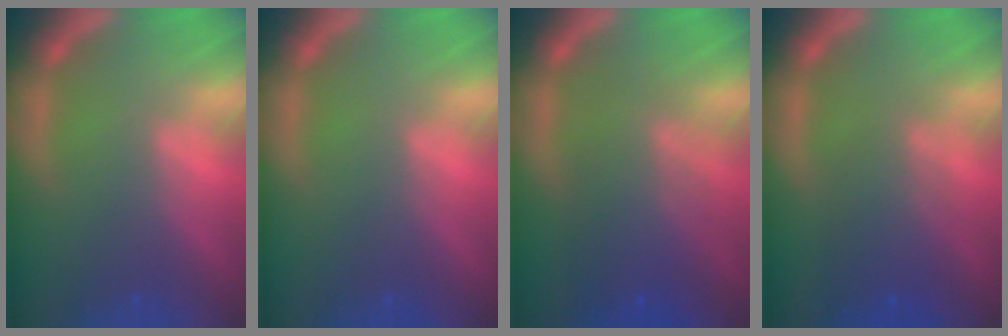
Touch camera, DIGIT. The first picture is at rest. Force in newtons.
{"total": 0.0}
{"total": 6.5}
{"total": 4.6}